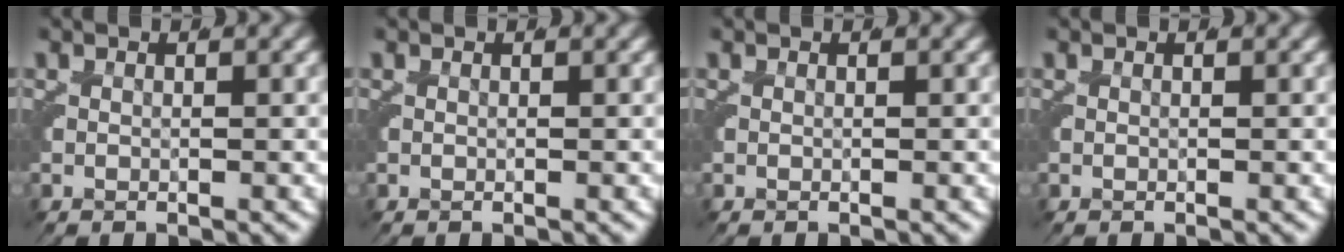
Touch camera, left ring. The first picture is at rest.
{"total": 0.0}
{"total": 0.0}
{"total": 0.0}